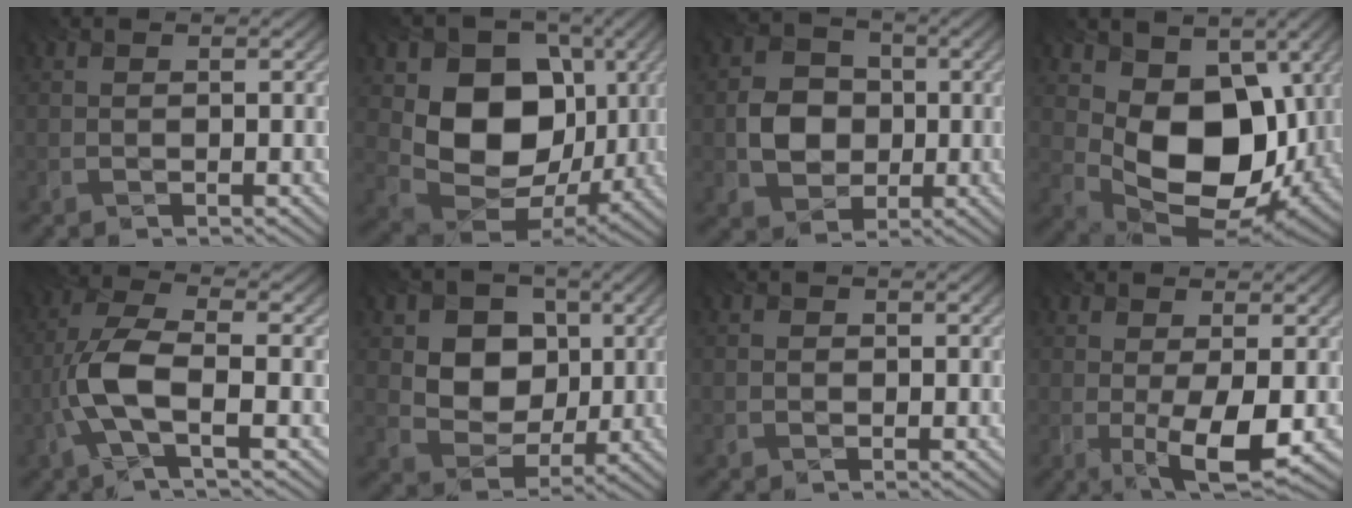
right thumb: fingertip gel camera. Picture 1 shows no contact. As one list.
[{"total": 13.1, "force": [0.8, 10.2, 8.1], "torque": [-0.137, -0.019, 0.011]}, {"total": 6.0, "force": [-1.6, 5.3, 2.4], "torque": [-0.050, 0.000, -0.042]}, {"total": 13.6, "force": [1.3, 9.3, 9.9], "torque": [-0.178, -0.032, 0.041]}, {"total": 7.2, "force": [-3.2, 2.4, 6.0], "torque": [-0.143, 0.007, -0.072]}, {"total": 8.9, "force": [1.4, 7.5, 4.7], "torque": [-0.122, -0.004, 0.030]}, {"total": 0.7, "force": [-0.3, 0.5, -0.3], "torque": [0.004, 0.001, 0.000]}, {"total": 6.0, "force": [-1.5, 1.7, 5.6], "torque": [-0.093, -0.003, -0.025]}]